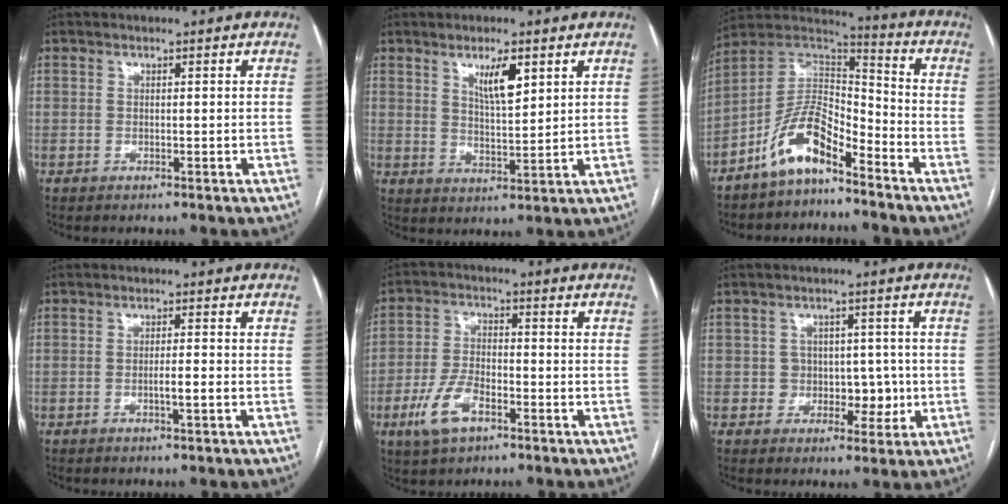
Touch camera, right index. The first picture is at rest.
{"total": 5.6, "force": [3.0, 1.3, 4.6], "torque": [-0.082, -0.005, 0.055]}
{"total": 10.4, "force": [-7.0, 3.5, 6.9], "torque": [-0.145, 0.028, -0.137]}
{"total": 2.2, "force": [-0.8, 0.0, 2.1], "torque": [-0.035, -0.001, -0.014]}
{"total": 8.0, "force": [-3.9, 3.7, 5.9], "torque": [-0.133, 0.002, -0.072]}
{"total": 4.8, "force": [-0.3, 4.6, 1.5], "torque": [0.002, 0.020, -0.003]}